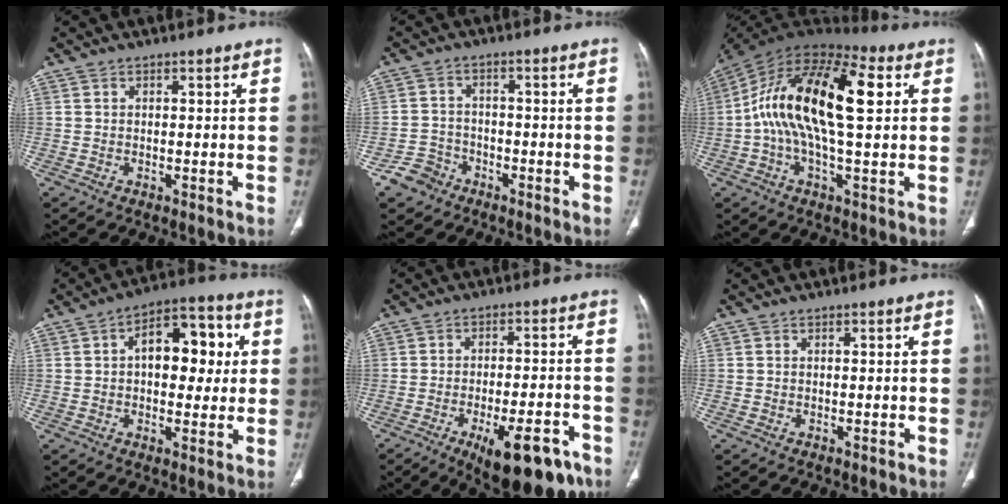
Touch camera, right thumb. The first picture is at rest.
{"total": 4.8, "force": [-3.0, 3.6, 0.6], "torque": [0.004, 0.024, -0.056]}
{"total": 20.8, "force": [3.2, 8.5, 18.7], "torque": [-0.340, 0.031, 0.040]}
{"total": 13.2, "force": [2.2, 7.8, 10.5], "torque": [-0.107, 0.021, 0.026]}
{"total": 15.0, "force": [-8.4, 5.5, 11.2], "torque": [-0.124, 0.040, -0.110]}
{"total": 0.0}